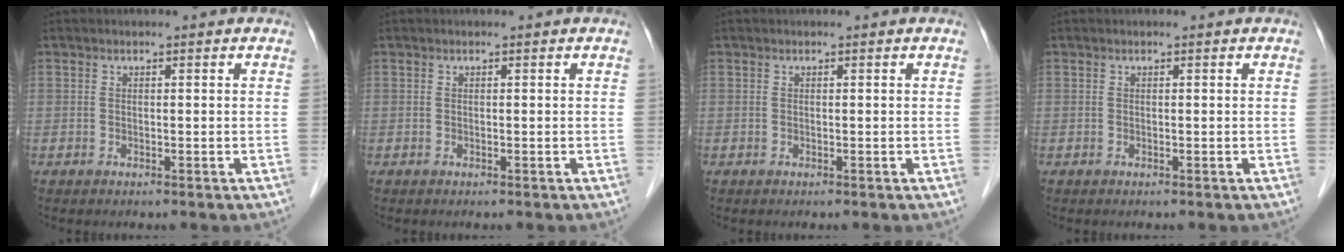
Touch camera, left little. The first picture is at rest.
{"total": 0.0}
{"total": 0.0}
{"total": 0.0}